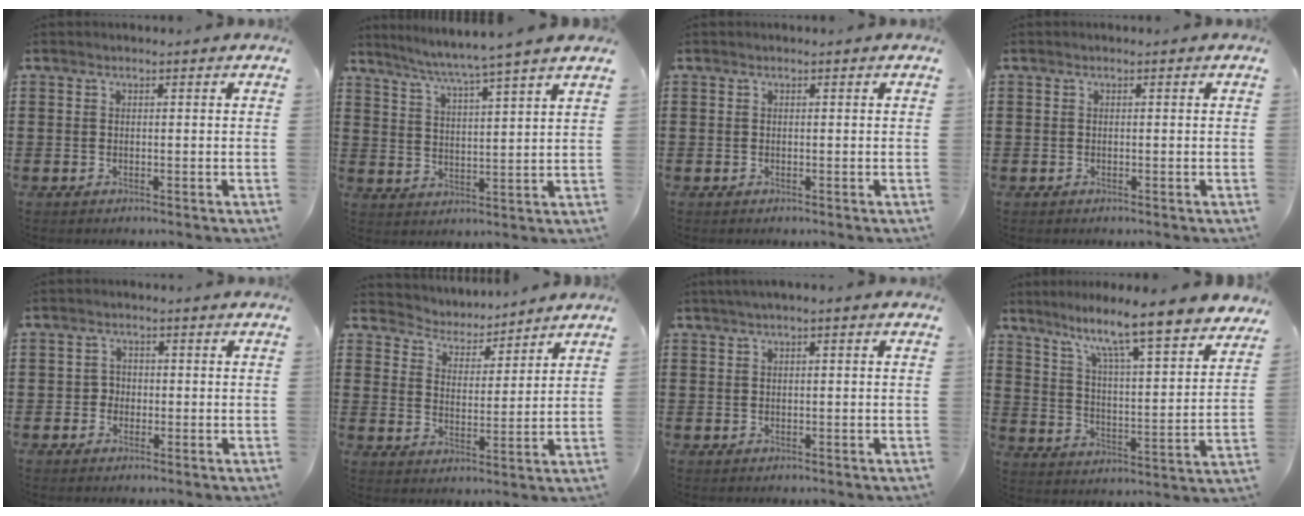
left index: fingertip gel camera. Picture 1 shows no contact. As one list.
[{"total": 5.0, "force": [4.3, -1.5, 1.9], "torque": [-0.055, -0.035, 0.068]}, {"total": 0.0}, {"total": 0.0}, {"total": 1.8, "force": [-0.3, 1.7, 0.5], "torque": [-0.016, 0.004, -0.009]}, {"total": 4.0, "force": [3.9, 0.5, -0.4], "torque": [-0.018, -0.030, 0.063]}, {"total": 1.2, "force": [0.3, 0.1, 1.1], "torque": [-0.019, -0.002, 0.006]}, {"total": 8.7, "force": [7.4, -0.2, 4.6], "torque": [-0.104, -0.062, 0.114]}]